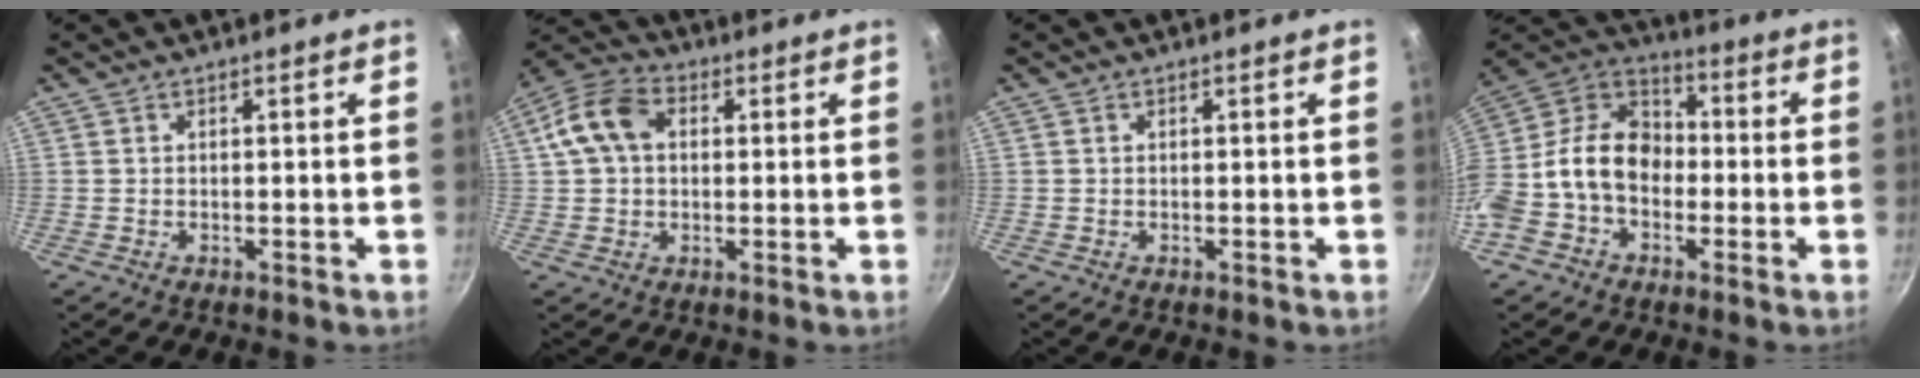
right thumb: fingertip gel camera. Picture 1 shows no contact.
{"total": 10.1, "force": [1.9, 7.3, 6.7], "torque": [-0.111, 0.023, 0.017]}
{"total": 0.0}
{"total": 16.7, "force": [-2.2, 12.6, 10.7], "torque": [-0.158, 0.054, -0.059]}